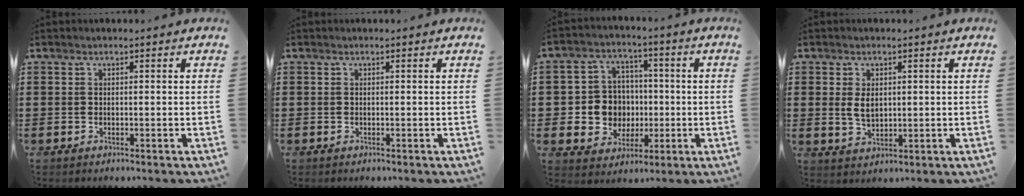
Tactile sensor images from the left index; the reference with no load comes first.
{"total": 0.0}
{"total": 7.6, "force": [-0.2, 7.3, 2.1], "torque": [-0.075, 0.018, 0.004]}
{"total": 3.3, "force": [0.5, 2.0, 2.5], "torque": [-0.054, 0.001, 0.004]}